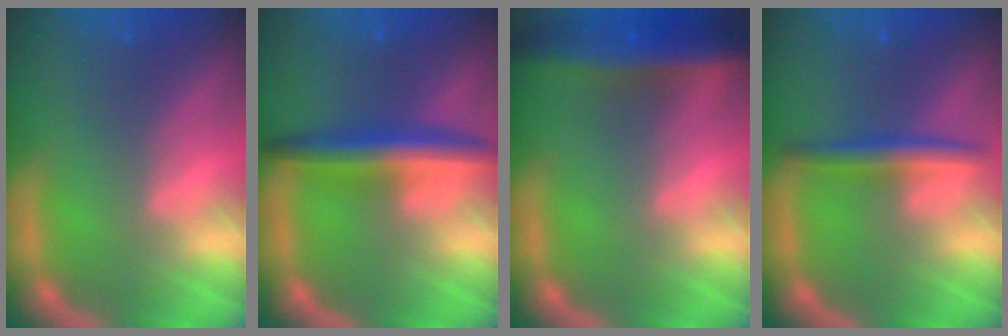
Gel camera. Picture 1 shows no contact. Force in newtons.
{"total": 5.0}
{"total": 6.9}
{"total": 3.0}